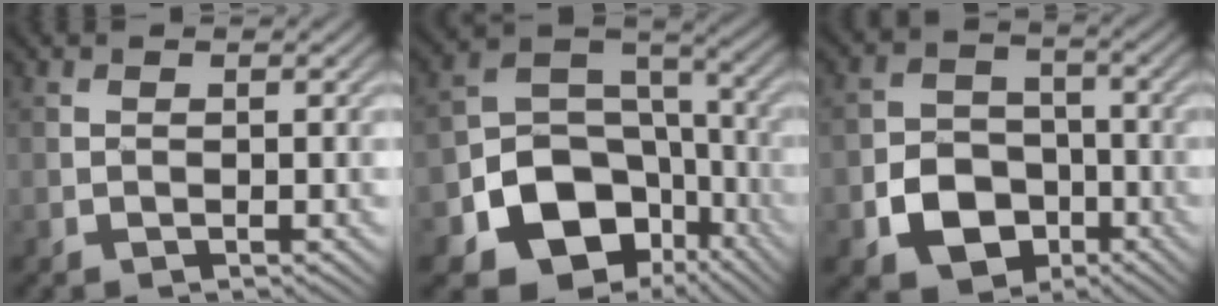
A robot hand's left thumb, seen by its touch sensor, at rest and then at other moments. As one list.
[{"total": 14.7, "force": [-6.6, 11.2, 7.0], "torque": [-0.154, -0.039, -0.113]}, {"total": 8.2, "force": [-3.5, 6.3, 3.8], "torque": [-0.081, -0.017, -0.071]}]